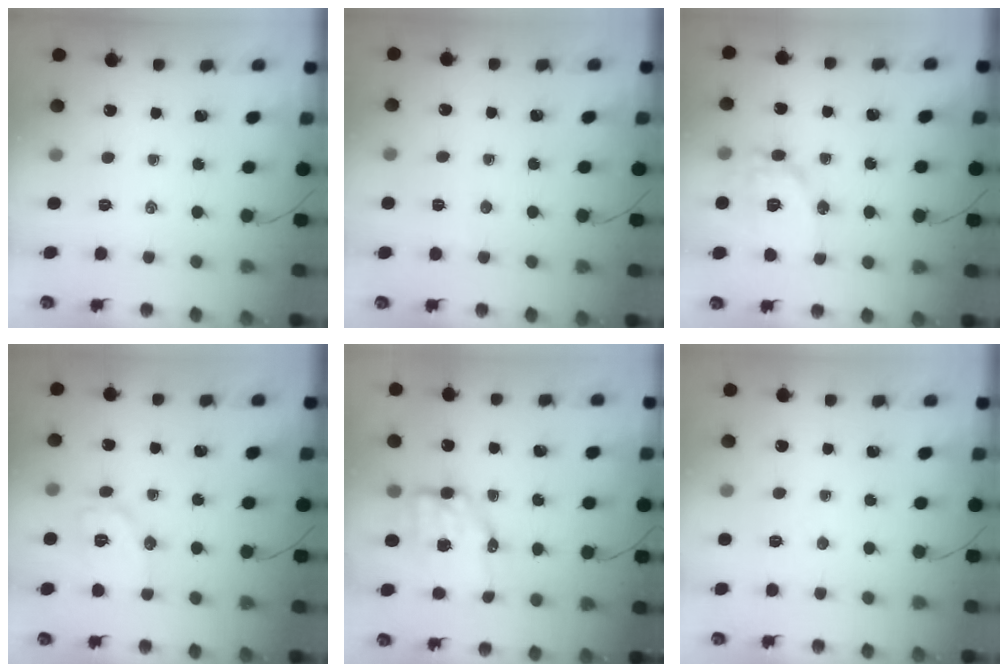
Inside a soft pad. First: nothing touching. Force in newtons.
{"total": 3.2, "press": 3.1, "slide": 1.0}
{"total": 12.5, "press": 12.5, "slide": 0.9}
{"total": 9.5, "press": 9.5, "slide": 0.2}
{"total": 6.9, "press": 6.7, "slide": 1.6}
{"total": 2.6, "press": 2.6, "slide": 0.5}